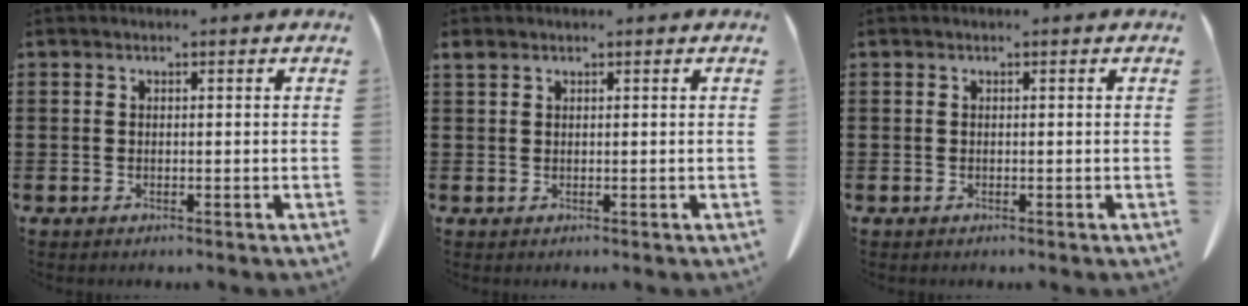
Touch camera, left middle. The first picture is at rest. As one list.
[{"total": 0.9, "force": [0.7, 0.5, 0.4], "torque": [-0.012, 0.002, 0.013]}, {"total": 0.0}]